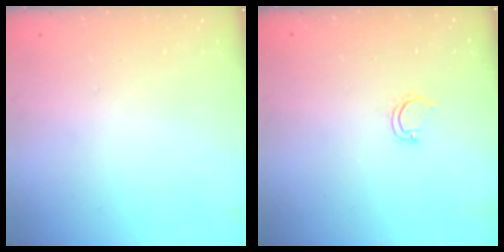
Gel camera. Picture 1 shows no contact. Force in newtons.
{"total": 3.0, "press": 3.0, "slide": 0.2}